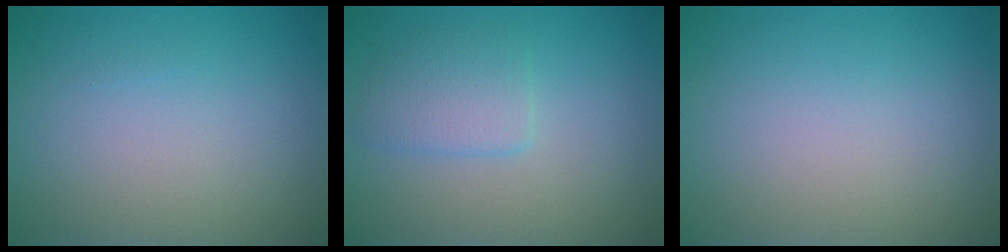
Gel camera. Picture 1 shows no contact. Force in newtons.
{"total": 2.4, "press": 2.3, "slide": 0.2}
{"total": 0.0}